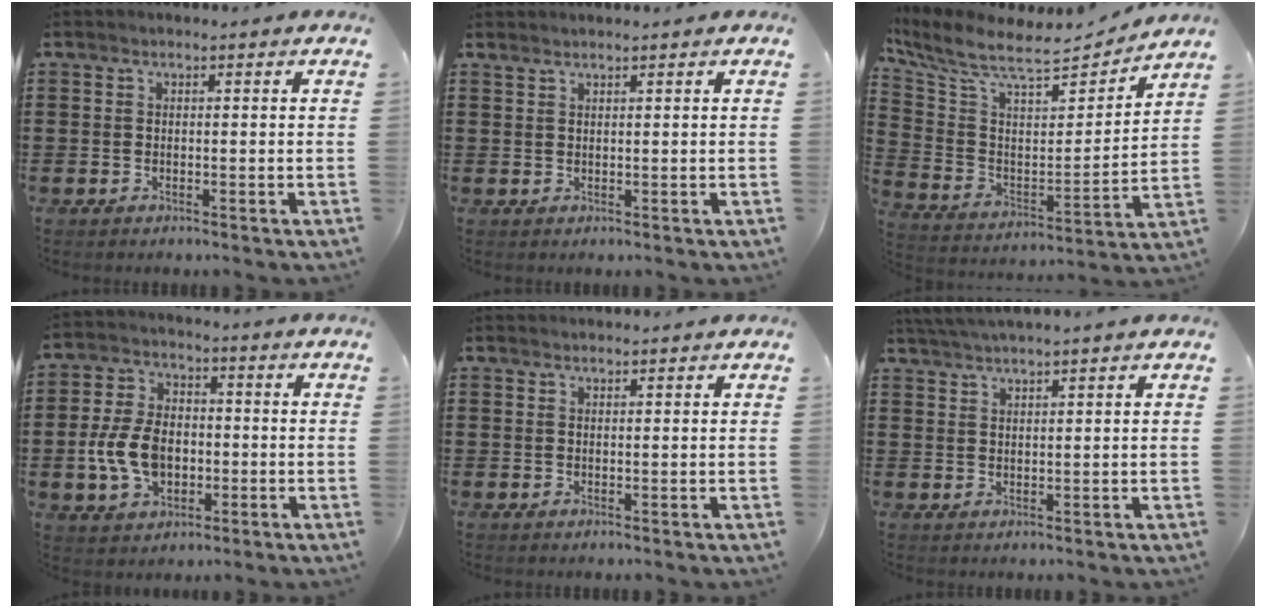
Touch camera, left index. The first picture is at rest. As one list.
[{"total": 0.9, "force": [0.9, -0.2, 0.2], "torque": [-0.005, -0.002, 0.018]}, {"total": 9.0, "force": [7.6, 2.0, 4.5], "torque": [-0.123, -0.050, 0.127]}, {"total": 8.6, "force": [-1.5, 5.9, 6.1], "torque": [-0.146, 0.006, -0.031]}, {"total": 0.7, "force": [0.7, 0.0, 0.1], "torque": [-0.003, -0.001, 0.015]}, {"total": 2.5, "force": [2.3, -0.8, 0.5], "torque": [-0.015, -0.002, 0.044]}]